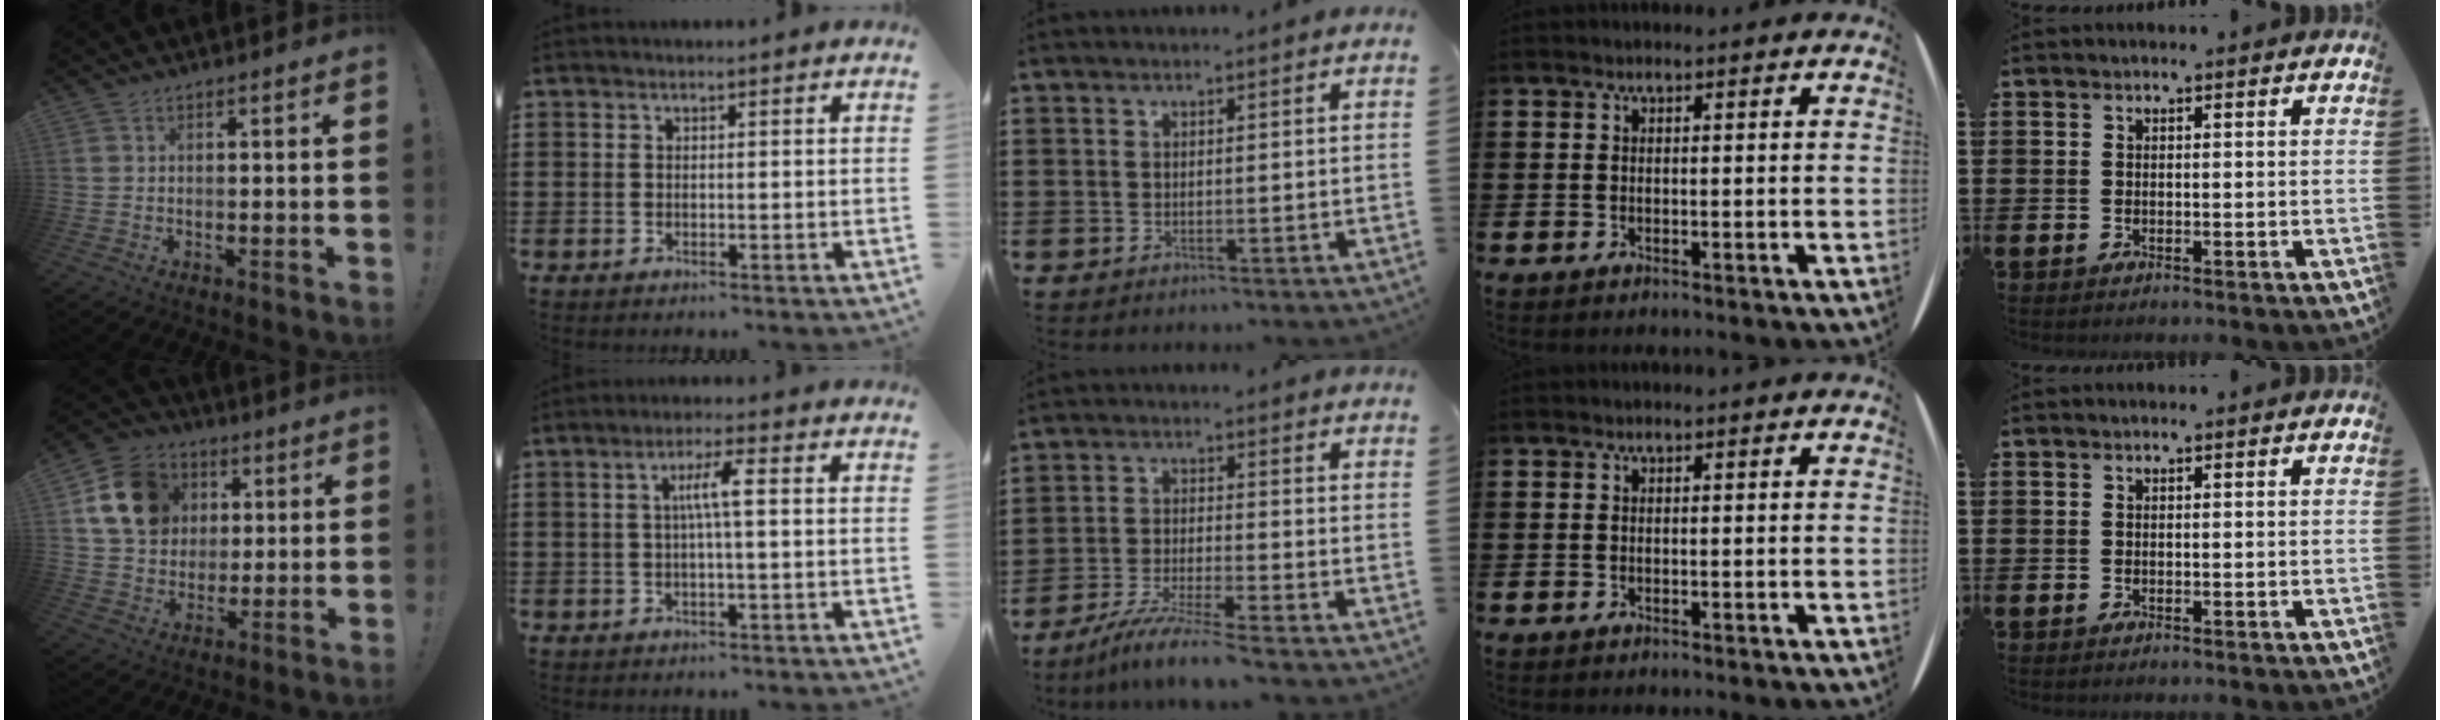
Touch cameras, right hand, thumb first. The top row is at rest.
{"thumb": {"total": 15.9, "force": [5.0, 12.9, 7.7], "torque": [-0.104, -0.006, 0.104]}, "index": {"total": 4.3, "force": [0.3, 0.3, 4.3], "torque": [-0.081, 0.002, 0.000]}, "middle": {"total": 5.7, "force": [-5.0, -0.6, 2.8], "torque": [-0.065, -0.021, -0.096]}}